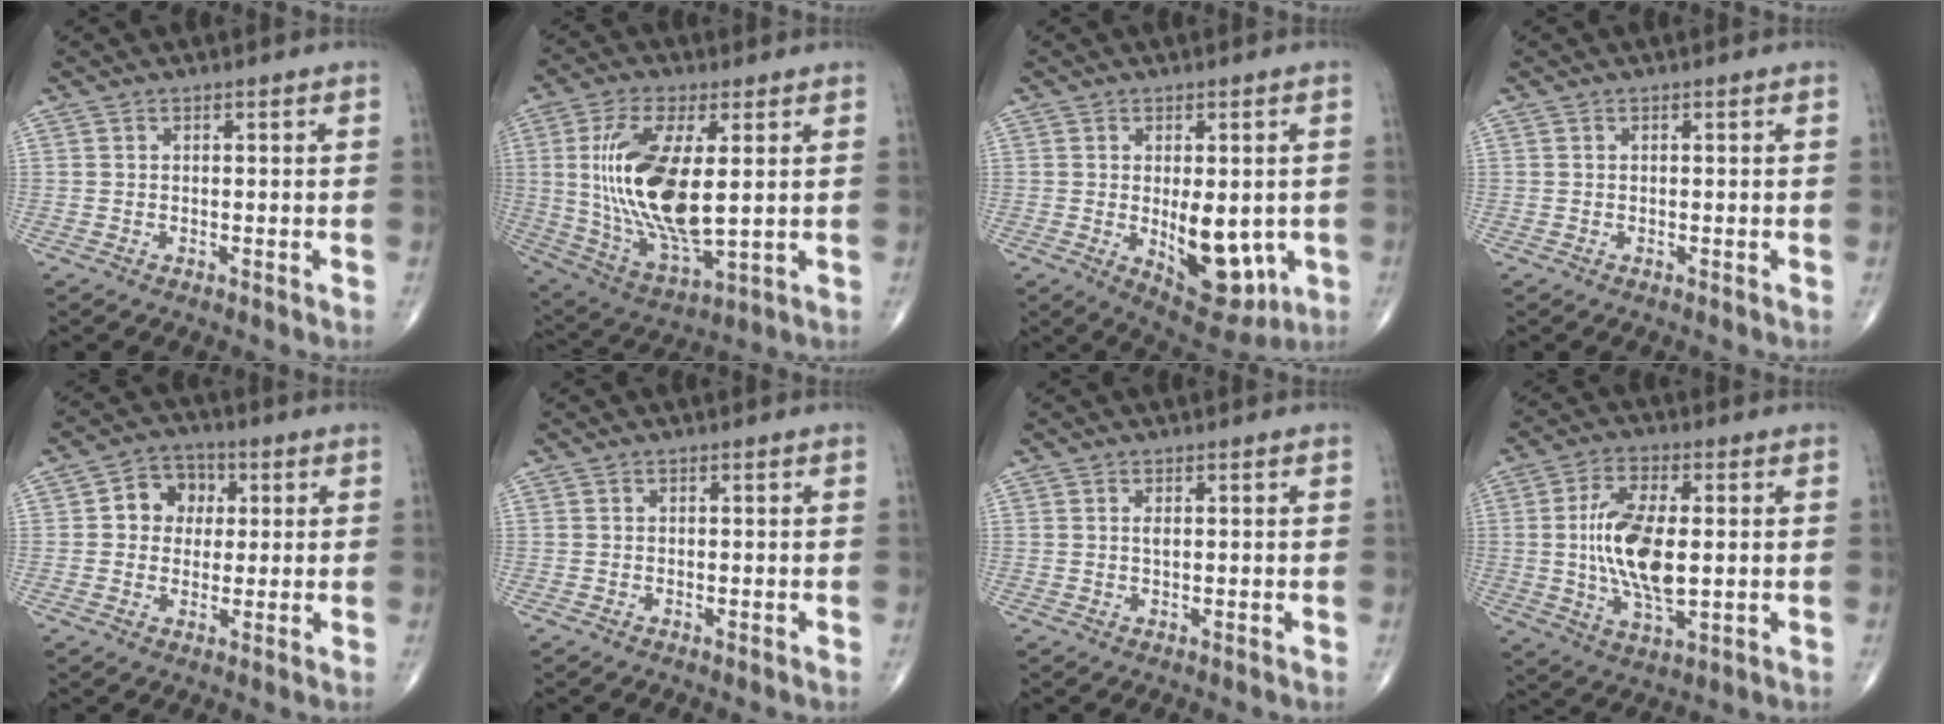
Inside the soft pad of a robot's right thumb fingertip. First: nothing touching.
{"total": 19.1, "force": [2.2, 7.7, 17.4], "torque": [-0.350, -0.020, 0.052]}
{"total": 11.9, "force": [-1.8, 6.1, 10.1], "torque": [-0.107, -0.018, -0.009]}
{"total": 0.0}
{"total": 7.2, "force": [1.3, 6.1, 3.6], "torque": [-0.019, 0.009, 0.011]}
{"total": 0.0}
{"total": 0.8, "force": [0.2, 0.3, 0.8], "torque": [-0.015, -0.001, 0.003]}
{"total": 13.7, "force": [0.3, 6.1, 12.2], "torque": [-0.233, -0.009, 0.007]}